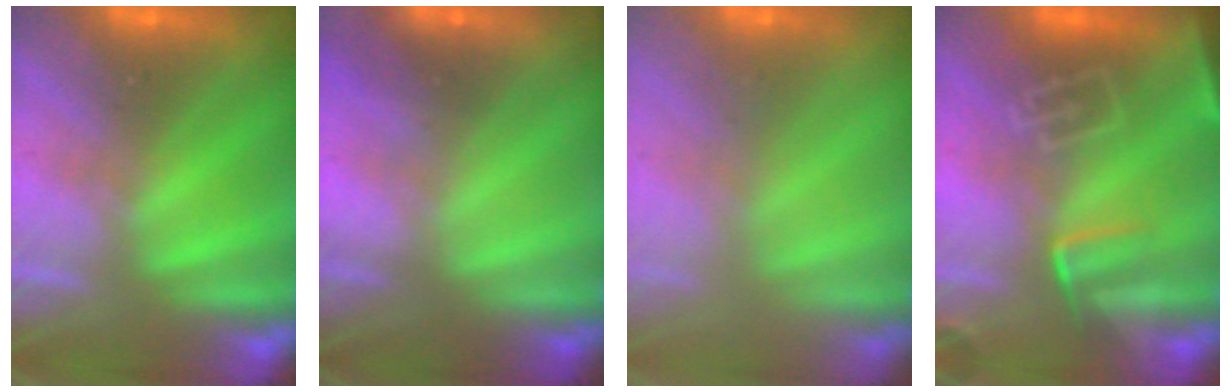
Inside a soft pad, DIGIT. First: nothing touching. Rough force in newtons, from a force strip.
{"total": 1.9}
{"total": 2.5}
{"total": 8.1}